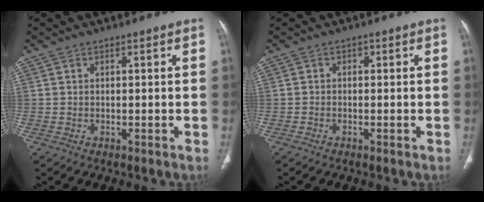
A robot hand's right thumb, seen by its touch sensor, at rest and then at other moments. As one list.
[{"total": 0.5, "force": [-0.3, 0.5, 0.0], "torque": [0.008, 0.003, -0.010]}]